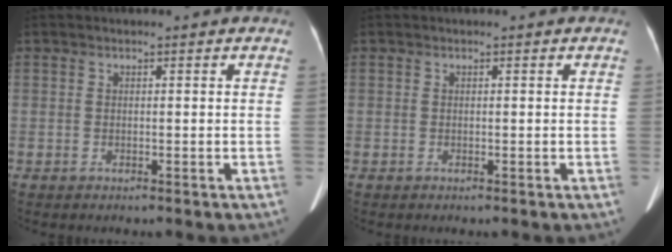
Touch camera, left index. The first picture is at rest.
{"total": 0.0}